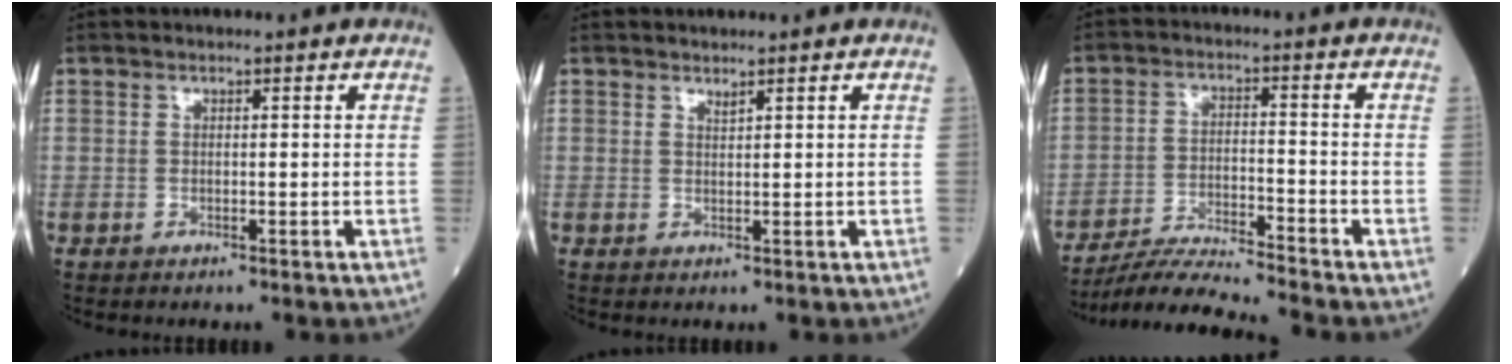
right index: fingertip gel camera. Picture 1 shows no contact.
{"total": 0.7, "force": [0.7, 0.0, 0.3], "torque": [-0.007, -0.006, 0.013]}
{"total": 8.1, "force": [-7.7, -1.9, 1.7], "torque": [-0.028, -0.014, -0.144]}